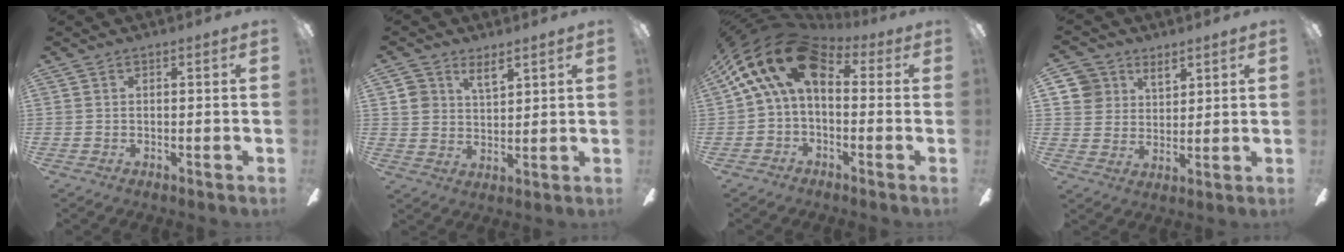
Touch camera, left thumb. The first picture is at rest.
{"total": 5.9, "force": [4.5, 3.4, 2.0], "torque": [-0.031, -0.014, 0.080]}
{"total": 17.1, "force": [5.1, 9.8, 13.1], "torque": [-0.249, -0.010, 0.085]}
{"total": 8.5, "force": [5.8, 6.0, 1.3], "torque": [-0.036, -0.026, 0.111]}